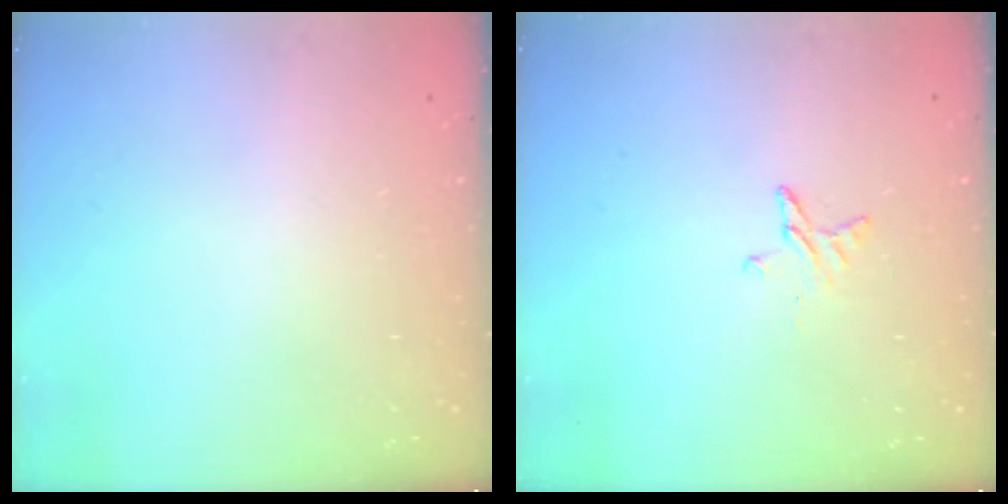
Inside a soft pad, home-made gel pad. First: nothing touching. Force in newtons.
{"total": 3.5, "press": 3.5, "slide": 0.3}